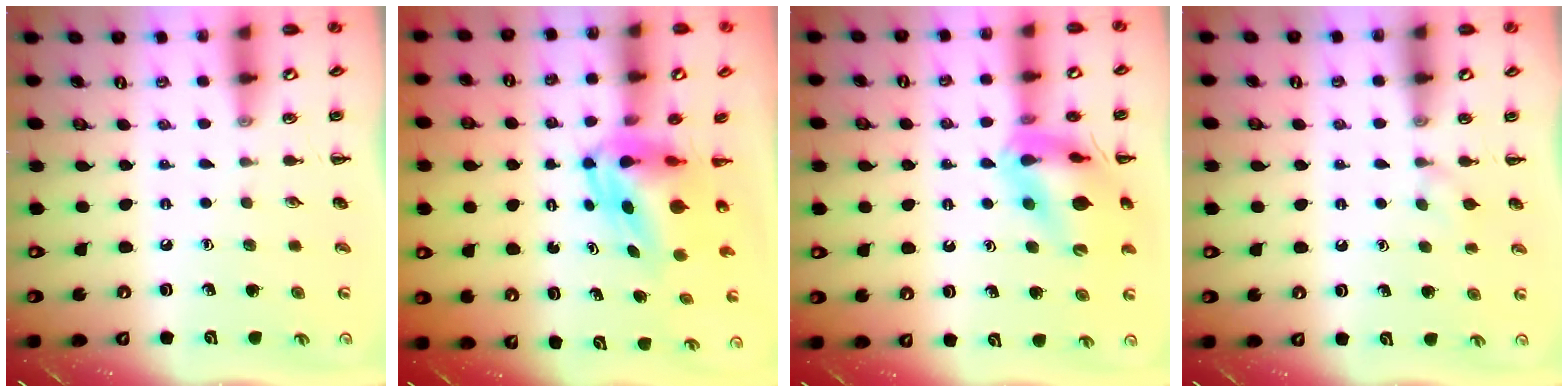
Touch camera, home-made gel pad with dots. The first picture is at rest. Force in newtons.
{"total": 5.4, "press": 5.1, "slide": 1.6}
{"total": 15.5, "press": 15.4, "slide": 2.3}
{"total": 1.9, "press": 1.7, "slide": 0.9}